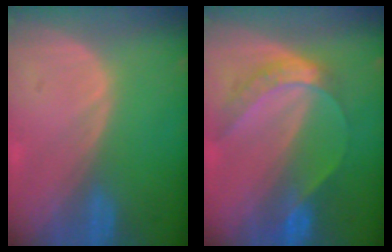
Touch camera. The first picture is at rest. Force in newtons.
{"total": 6.8, "press": 5.5, "slide": 4.0}